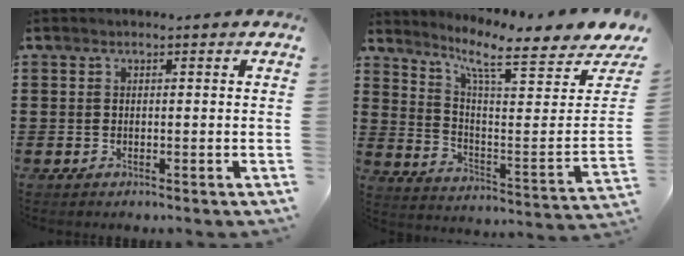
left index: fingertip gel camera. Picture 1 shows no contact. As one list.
[{"total": 8.7, "force": [7.1, 0.4, 5.0], "torque": [-0.116, -0.062, 0.112]}]